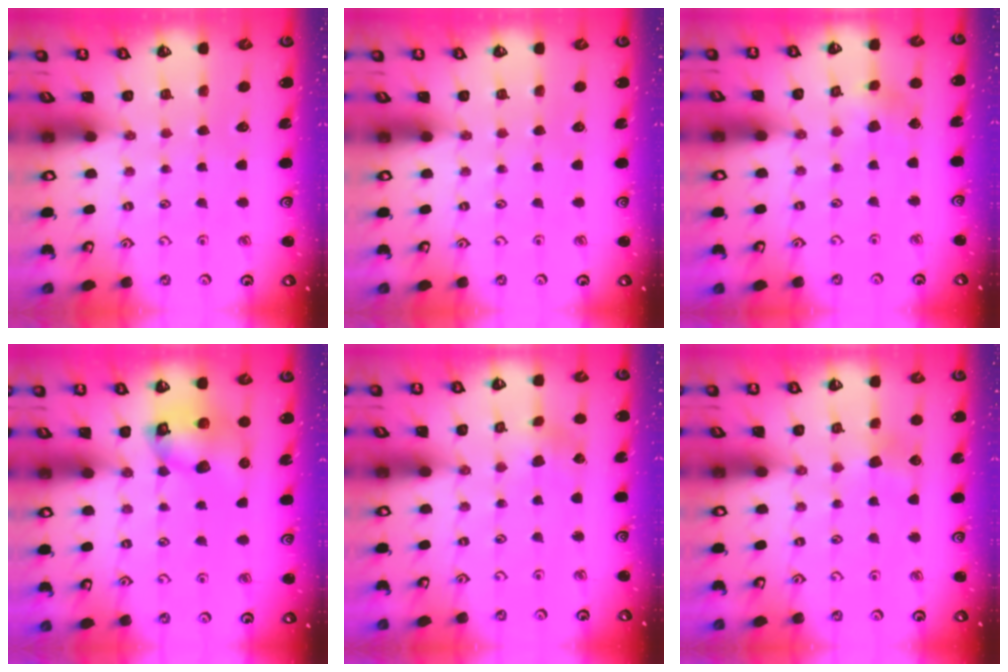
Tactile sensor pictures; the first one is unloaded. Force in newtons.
{"total": 0.0}
{"total": 3.8, "press": 3.8, "slide": 0.3}
{"total": 10.8, "press": 10.7, "slide": 1.4}
{"total": 2.5, "press": 2.4, "slide": 0.6}
{"total": 6.0, "press": 6.0, "slide": 0.5}